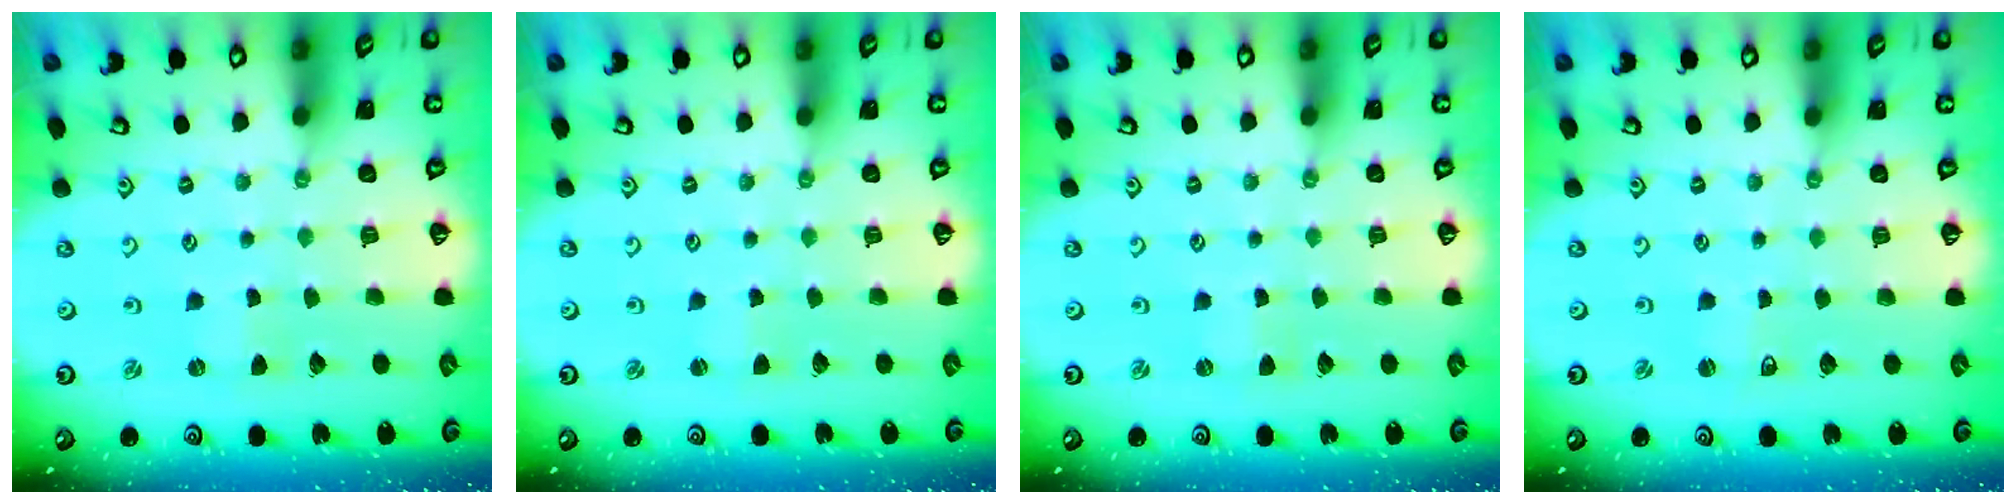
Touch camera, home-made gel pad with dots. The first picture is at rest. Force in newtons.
{"total": 1.7, "press": 1.7, "slide": 0.3}
{"total": 0.0}
{"total": 1.2, "press": 1.2, "slide": 0.0}